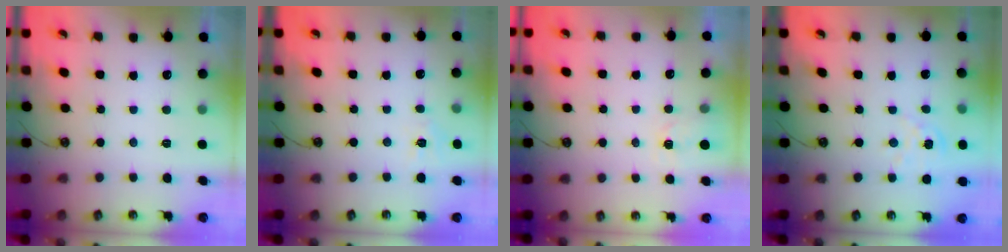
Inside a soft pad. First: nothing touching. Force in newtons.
{"total": 5.3, "press": 5.2, "slide": 0.7}
{"total": 2.9, "press": 2.9, "slide": 0.5}
{"total": 2.3, "press": 2.3, "slide": 0.3}